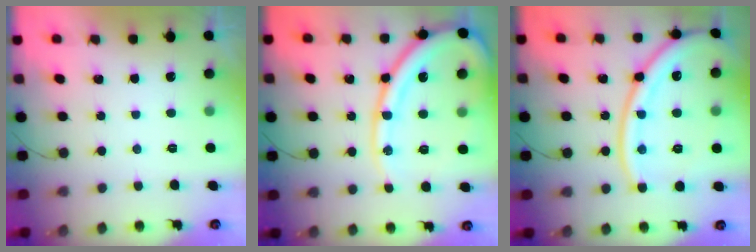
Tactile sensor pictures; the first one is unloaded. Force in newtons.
{"total": 17.8, "press": 17.7, "slide": 2.3}
{"total": 18.7, "press": 18.6, "slide": 2.3}